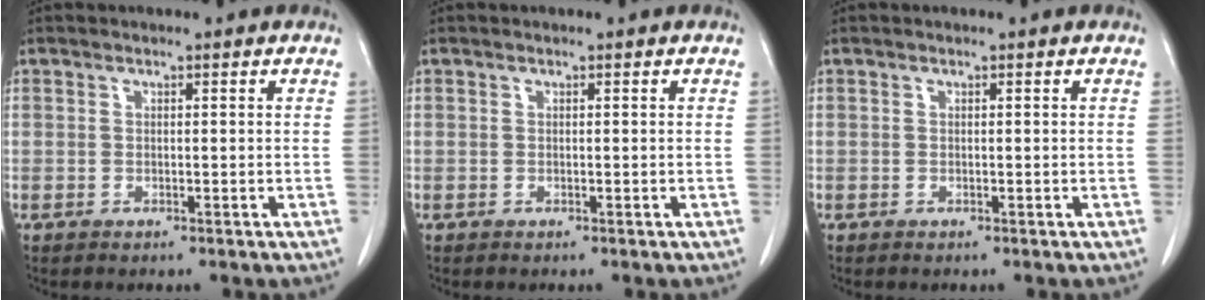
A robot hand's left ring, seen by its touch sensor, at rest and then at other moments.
{"total": 0.0}
{"total": 0.0}